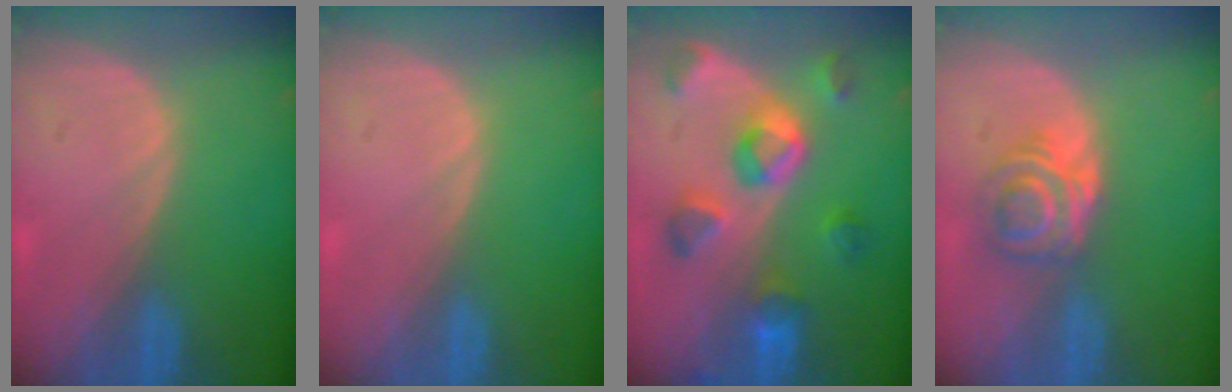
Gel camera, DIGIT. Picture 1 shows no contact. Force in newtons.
{"total": 0.0}
{"total": 8.4, "press": 8.1, "slide": 2.3}
{"total": 6.2, "press": 5.1, "slide": 3.6}